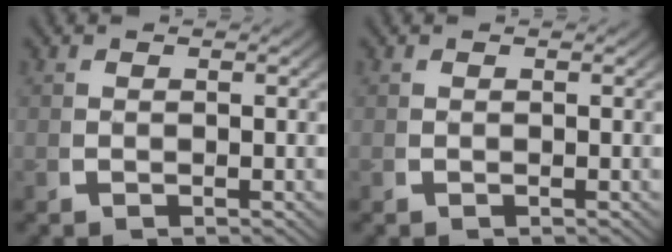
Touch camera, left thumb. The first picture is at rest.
{"total": 0.0}